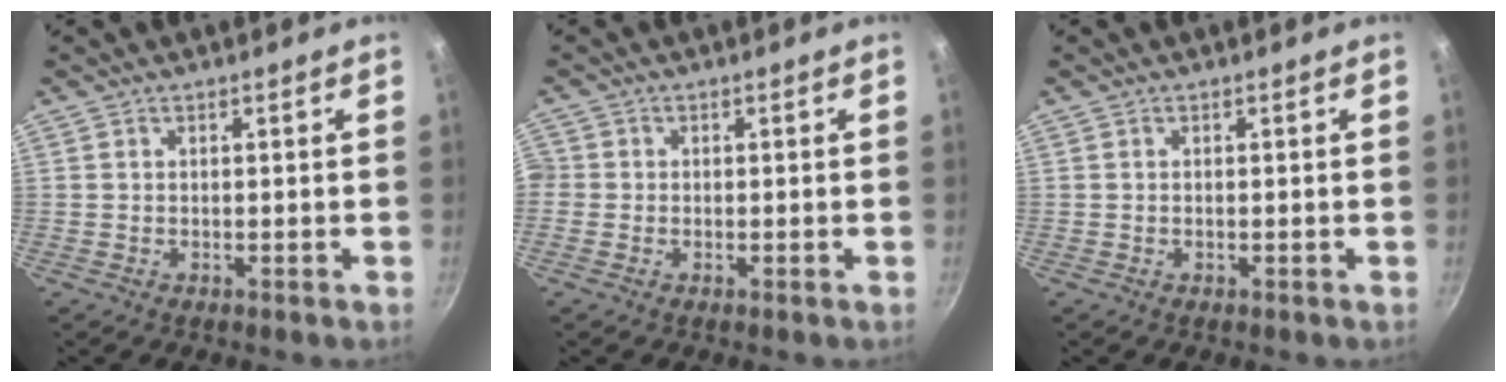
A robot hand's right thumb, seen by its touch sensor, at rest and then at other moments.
{"total": 1.9, "force": [-0.6, 1.8, 0.3], "torque": [-0.002, 0.004, -0.016]}
{"total": 0.0}